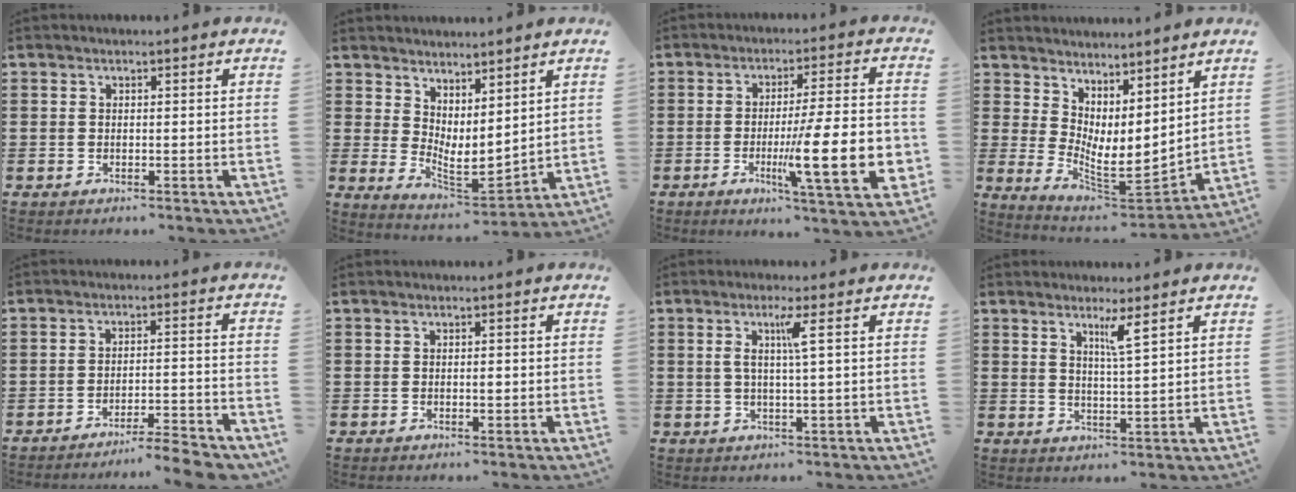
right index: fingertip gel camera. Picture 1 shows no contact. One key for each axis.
{"total": 4.4, "fx": 2.9, "fy": 1.9, "fz": 2.8, "tx": -0.064, "ty": -0.023, "tz": 0.056}
{"total": 15.9, "fx": -3.6, "fy": 2.9, "fz": 15.2, "tx": -0.240, "ty": -0.014, "tz": -0.056}
{"total": 5.3, "fx": 2.6, "fy": 2.6, "fz": 3.8, "tx": -0.090, "ty": -0.035, "tz": 0.052}
{"total": 4.9, "fx": -4.6, "fy": -0.3, "fz": 1.6, "tx": -0.027, "ty": -0.012, "tz": -0.092}
{"total": 0.7, "fx": 0.0, "fy": 0.2, "fz": 0.7, "tx": -0.014, "ty": -0.002, "tz": -0.001}
{"total": 3.8, "fx": 1.0, "fy": -0.3, "fz": 3.7, "tx": -0.074, "ty": -0.002, "tz": 0.011}
{"total": 3.6, "fx": 2.4, "fy": -0.3, "fz": 2.7, "tx": -0.044, "ty": -0.010, "tz": 0.036}